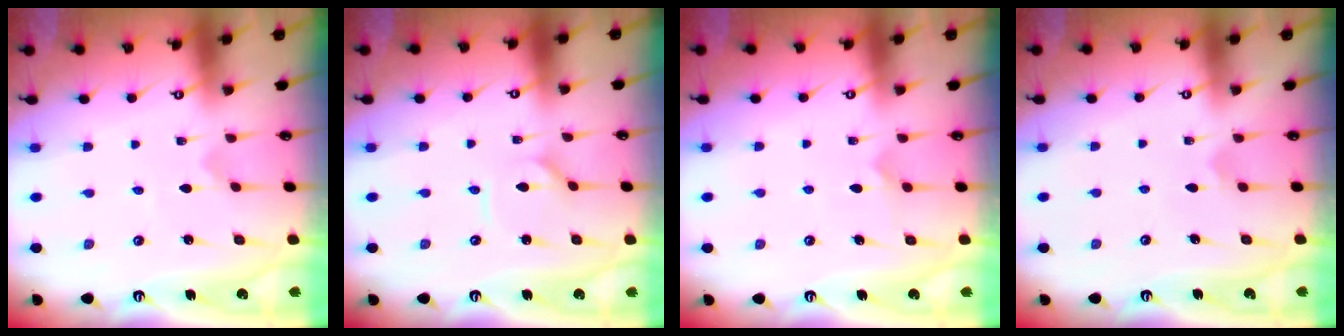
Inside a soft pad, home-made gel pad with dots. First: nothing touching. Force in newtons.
{"total": 1.3, "press": 1.2, "slide": 0.1}
{"total": 5.5, "press": 5.5, "slide": 0.3}
{"total": 4.6, "press": 4.6, "slide": 0.3}